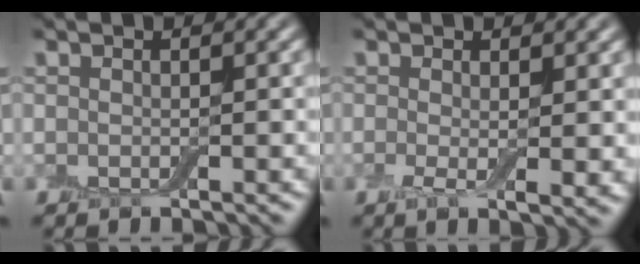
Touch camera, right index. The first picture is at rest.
{"total": 3.0, "force": [0.1, 0.8, 2.9], "torque": [-0.050, -0.009, 0.001]}